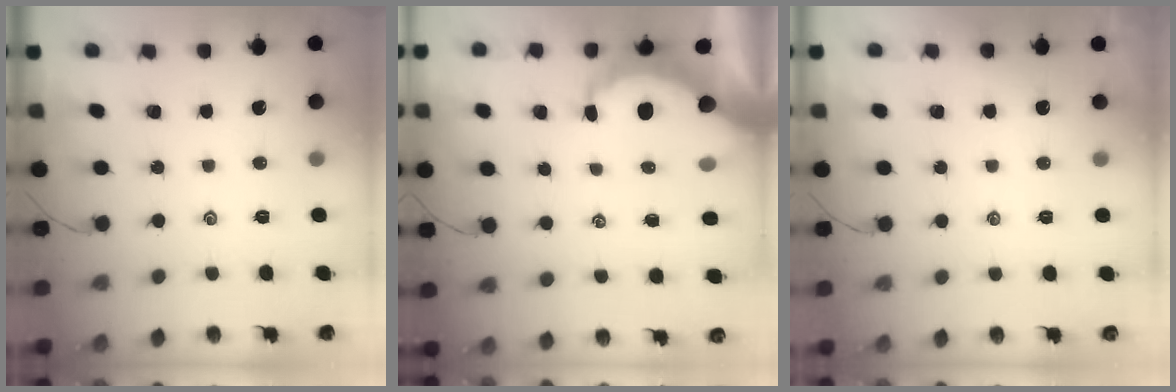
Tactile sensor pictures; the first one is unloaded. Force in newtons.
{"total": 8.0, "press": 8.0, "slide": 0.3}
{"total": 1.2, "press": 1.2, "slide": 0.3}